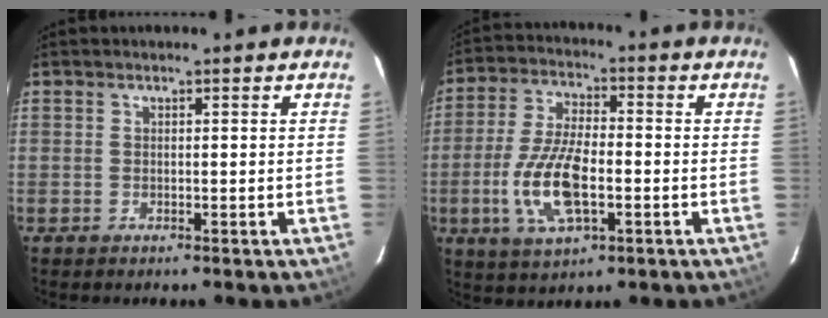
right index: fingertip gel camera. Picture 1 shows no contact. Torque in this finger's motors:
{"motor_torque": [1.95, -0.19, 0.64, 0.11]}